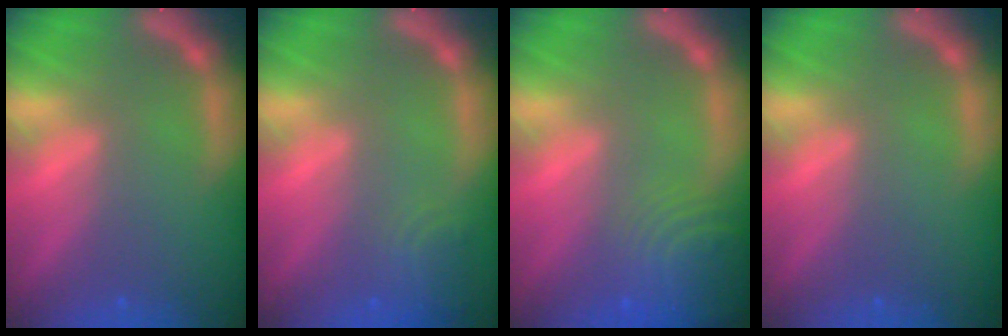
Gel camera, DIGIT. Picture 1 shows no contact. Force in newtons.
{"total": 2.9}
{"total": 8.5}
{"total": 0.0}